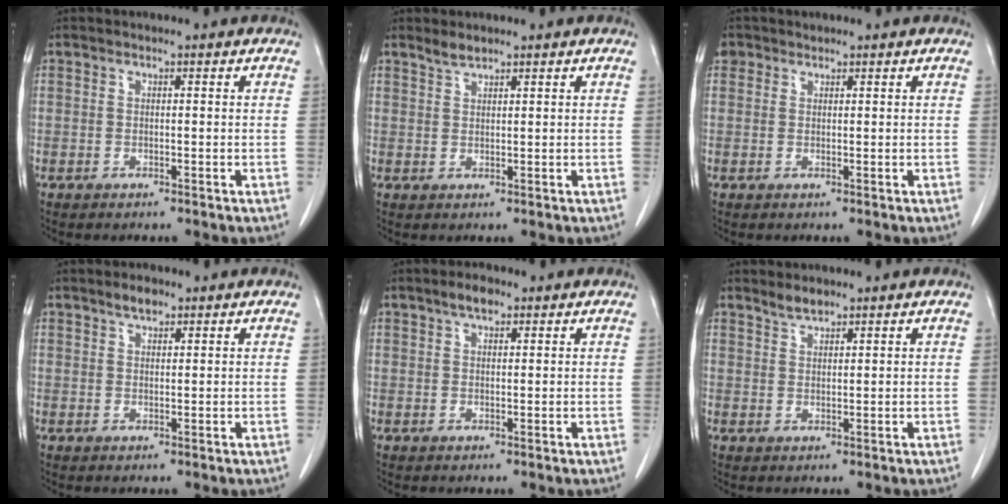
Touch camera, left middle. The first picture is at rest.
{"total": 1.5, "force": [1.4, 0.2, 0.4], "torque": [-0.011, 0.001, 0.030]}
{"total": 1.6, "force": [1.0, 1.3, 0.1], "torque": [0.004, 0.009, 0.016]}
{"total": 2.1, "force": [1.5, 0.9, 1.1], "torque": [-0.021, 0.002, 0.026]}
{"total": 2.6, "force": [1.7, 1.1, 1.6], "torque": [-0.031, 0.006, 0.029]}
{"total": 1.9, "force": [1.8, 0.4, 0.6], "torque": [-0.012, 0.000, 0.036]}